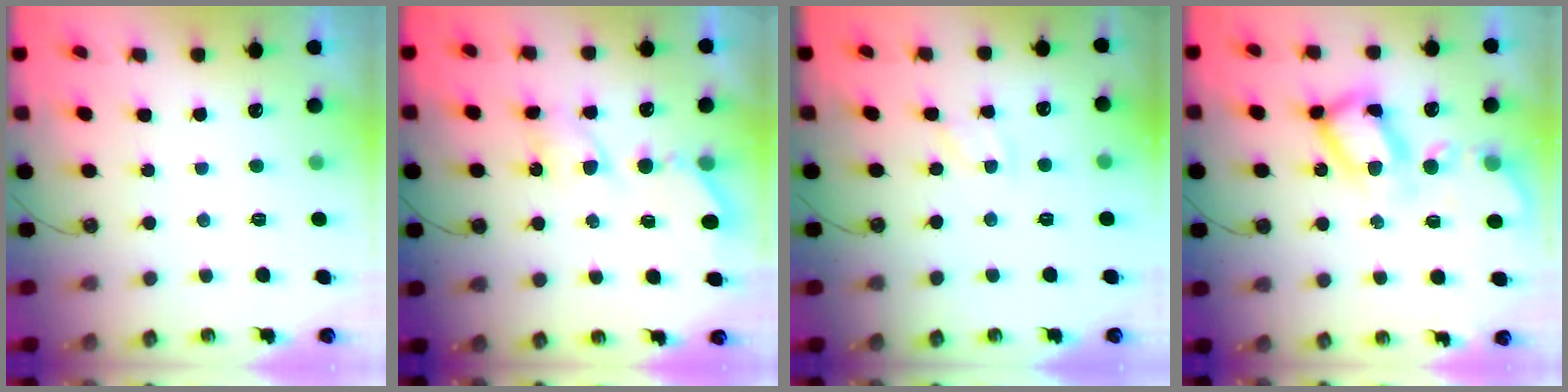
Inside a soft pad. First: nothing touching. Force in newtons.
{"total": 7.0, "press": 7.0, "slide": 0.4}
{"total": 4.6, "press": 4.5, "slide": 0.7}
{"total": 13.6, "press": 13.6, "slide": 1.2}